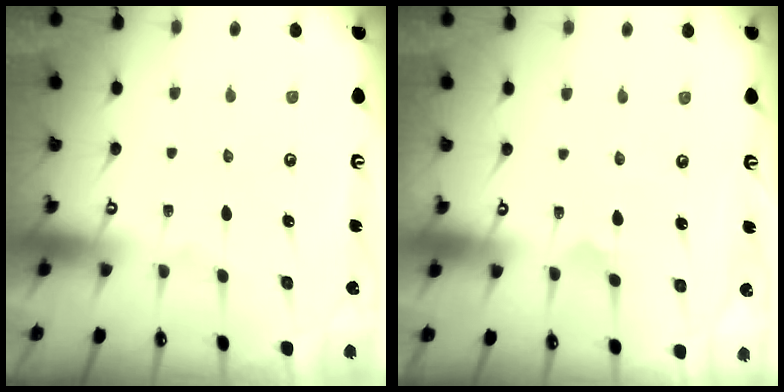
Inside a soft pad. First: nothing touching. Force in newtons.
{"total": 6.0, "press": 5.9, "slide": 0.6}